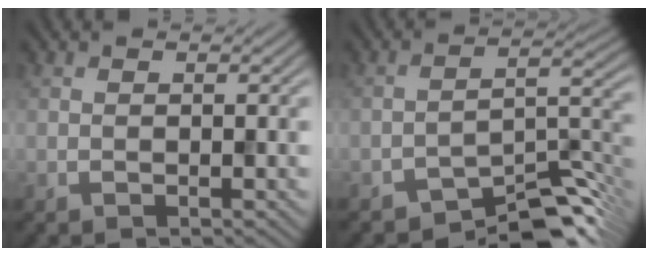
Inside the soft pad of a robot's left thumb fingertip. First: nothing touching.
{"total": 8.1, "force": [-6.7, 2.2, 3.9], "torque": [-0.042, 0.007, -0.119]}